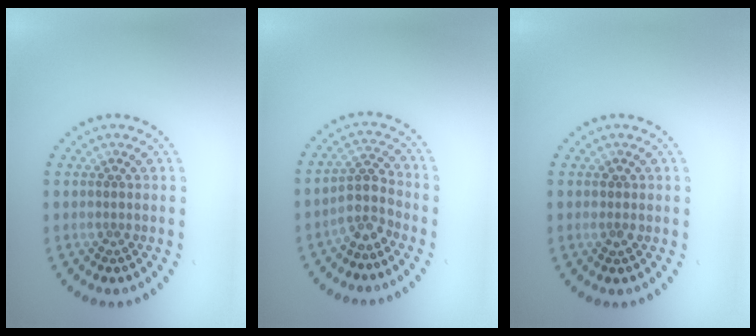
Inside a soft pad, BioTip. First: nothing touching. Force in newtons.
{"total": 2.9, "press": 2.4, "slide": 1.7}
{"total": 0.9, "press": 0.9, "slide": 0.2}